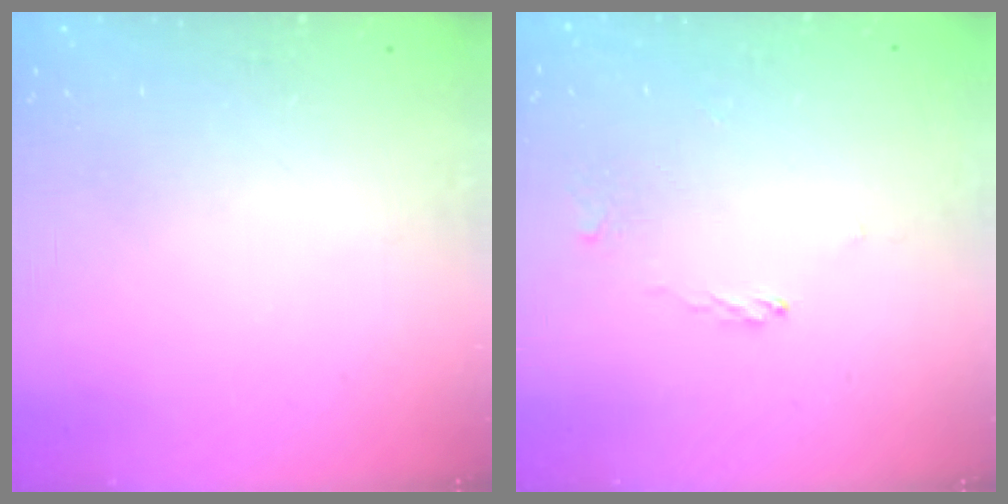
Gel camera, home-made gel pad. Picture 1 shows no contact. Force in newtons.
{"total": 1.9, "press": 1.8, "slide": 0.5}